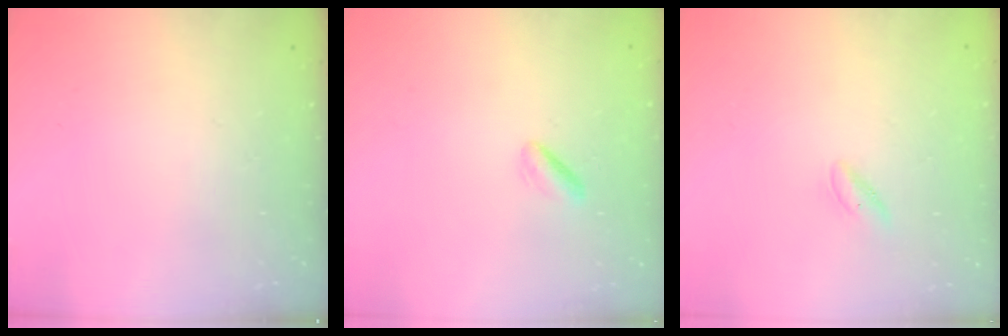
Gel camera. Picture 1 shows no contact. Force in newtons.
{"total": 1.0, "press": 0.6, "slide": 0.8}
{"total": 2.2, "press": 2.0, "slide": 0.8}